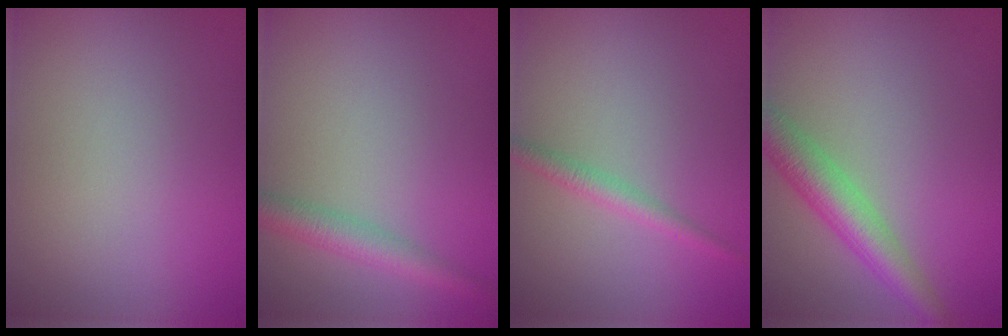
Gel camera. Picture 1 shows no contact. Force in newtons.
{"total": 3.2, "press": 3.2, "slide": 0.1}
{"total": 1.7, "press": 1.7, "slide": 0.0}
{"total": 4.4, "press": 4.4, "slide": 0.1}